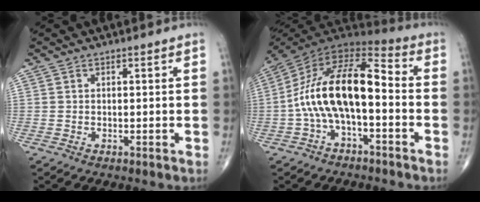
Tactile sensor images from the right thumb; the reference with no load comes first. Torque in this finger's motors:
{"motor_torque": [0.55, 0.62, 1.69, -0.60, 0.63]}